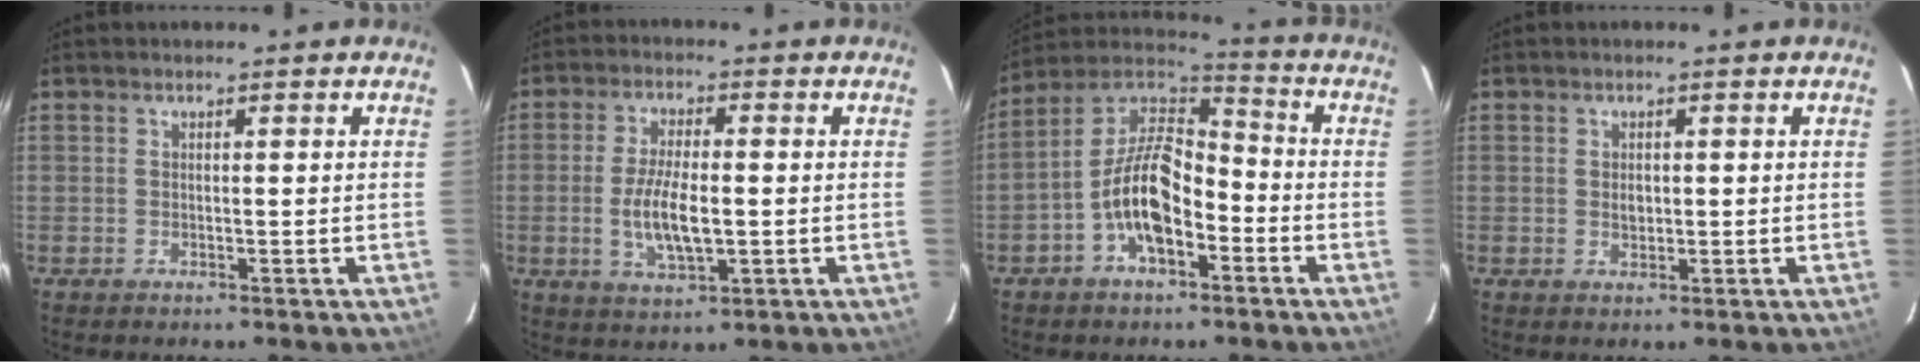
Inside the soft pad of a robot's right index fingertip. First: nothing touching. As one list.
[{"total": 8.8, "force": [-1.2, 3.3, 8.0], "torque": [-0.159, -0.004, -0.020]}, {"total": 13.2, "force": [-5.0, 6.6, 10.3], "torque": [-0.201, 0.020, -0.093]}, {"total": 1.8, "force": [0.0, 1.4, 1.1], "torque": [-0.016, 0.002, 0.000]}]